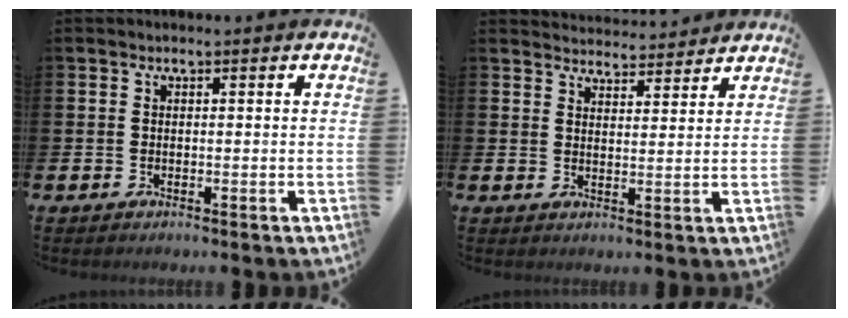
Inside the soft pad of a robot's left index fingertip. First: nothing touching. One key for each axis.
{"total": 4.0, "fx": 4.0, "fy": 0.7, "fz": -0.2, "tx": -0.006, "ty": -0.023, "tz": 0.072}